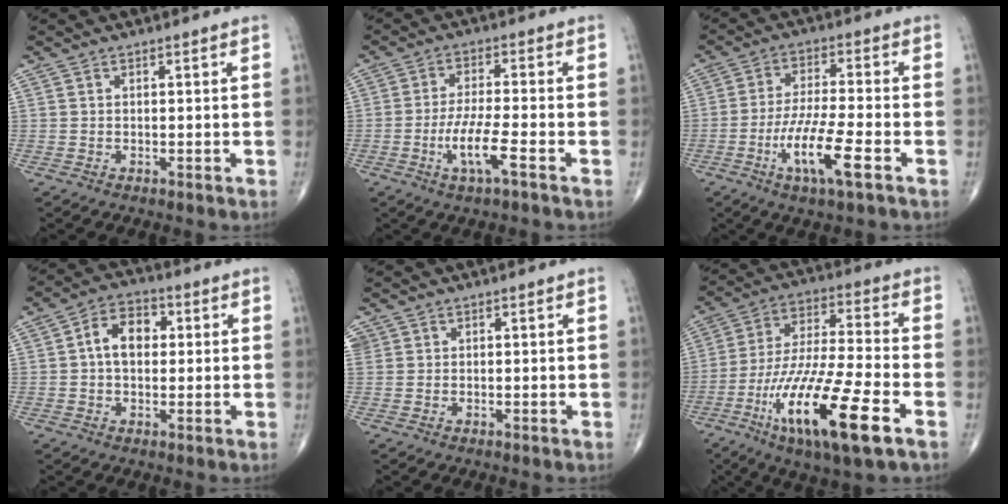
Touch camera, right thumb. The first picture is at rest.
{"total": 7.3, "force": [-3.1, 1.1, 6.5], "torque": [-0.135, 0.012, -0.058]}
{"total": 10.7, "force": [-4.6, 1.7, 9.5], "torque": [-0.194, 0.010, -0.085]}
{"total": 7.8, "force": [1.0, 5.3, 5.7], "torque": [-0.081, 0.020, 0.008]}
{"total": 1.4, "force": [0.6, 1.2, 0.2], "torque": [0.011, 0.001, 0.008]}
{"total": 21.2, "force": [-9.2, 4.4, 18.5], "torque": [-0.384, 0.012, -0.163]}